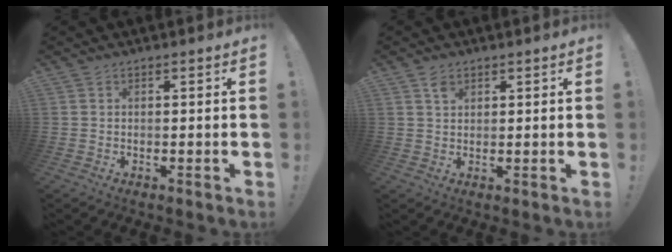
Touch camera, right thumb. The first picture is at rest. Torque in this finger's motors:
{"motor_torque": [0.08, 0.36, 0.03, -0.04, 0.00]}